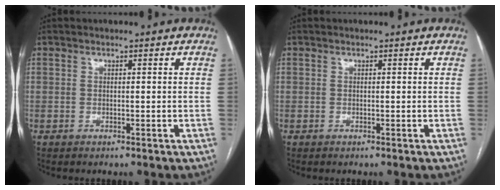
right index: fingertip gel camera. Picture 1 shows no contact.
{"total": 0.0}